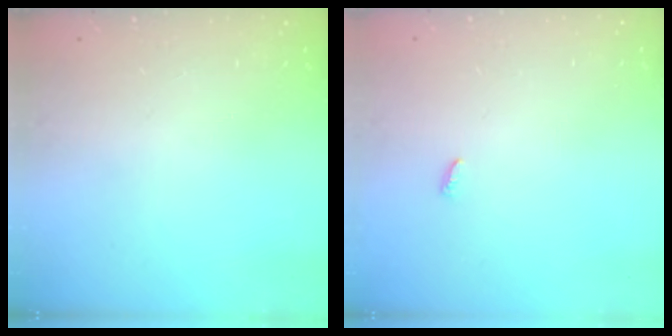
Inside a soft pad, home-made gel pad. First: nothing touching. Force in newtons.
{"total": 2.4, "press": 2.4, "slide": 0.2}